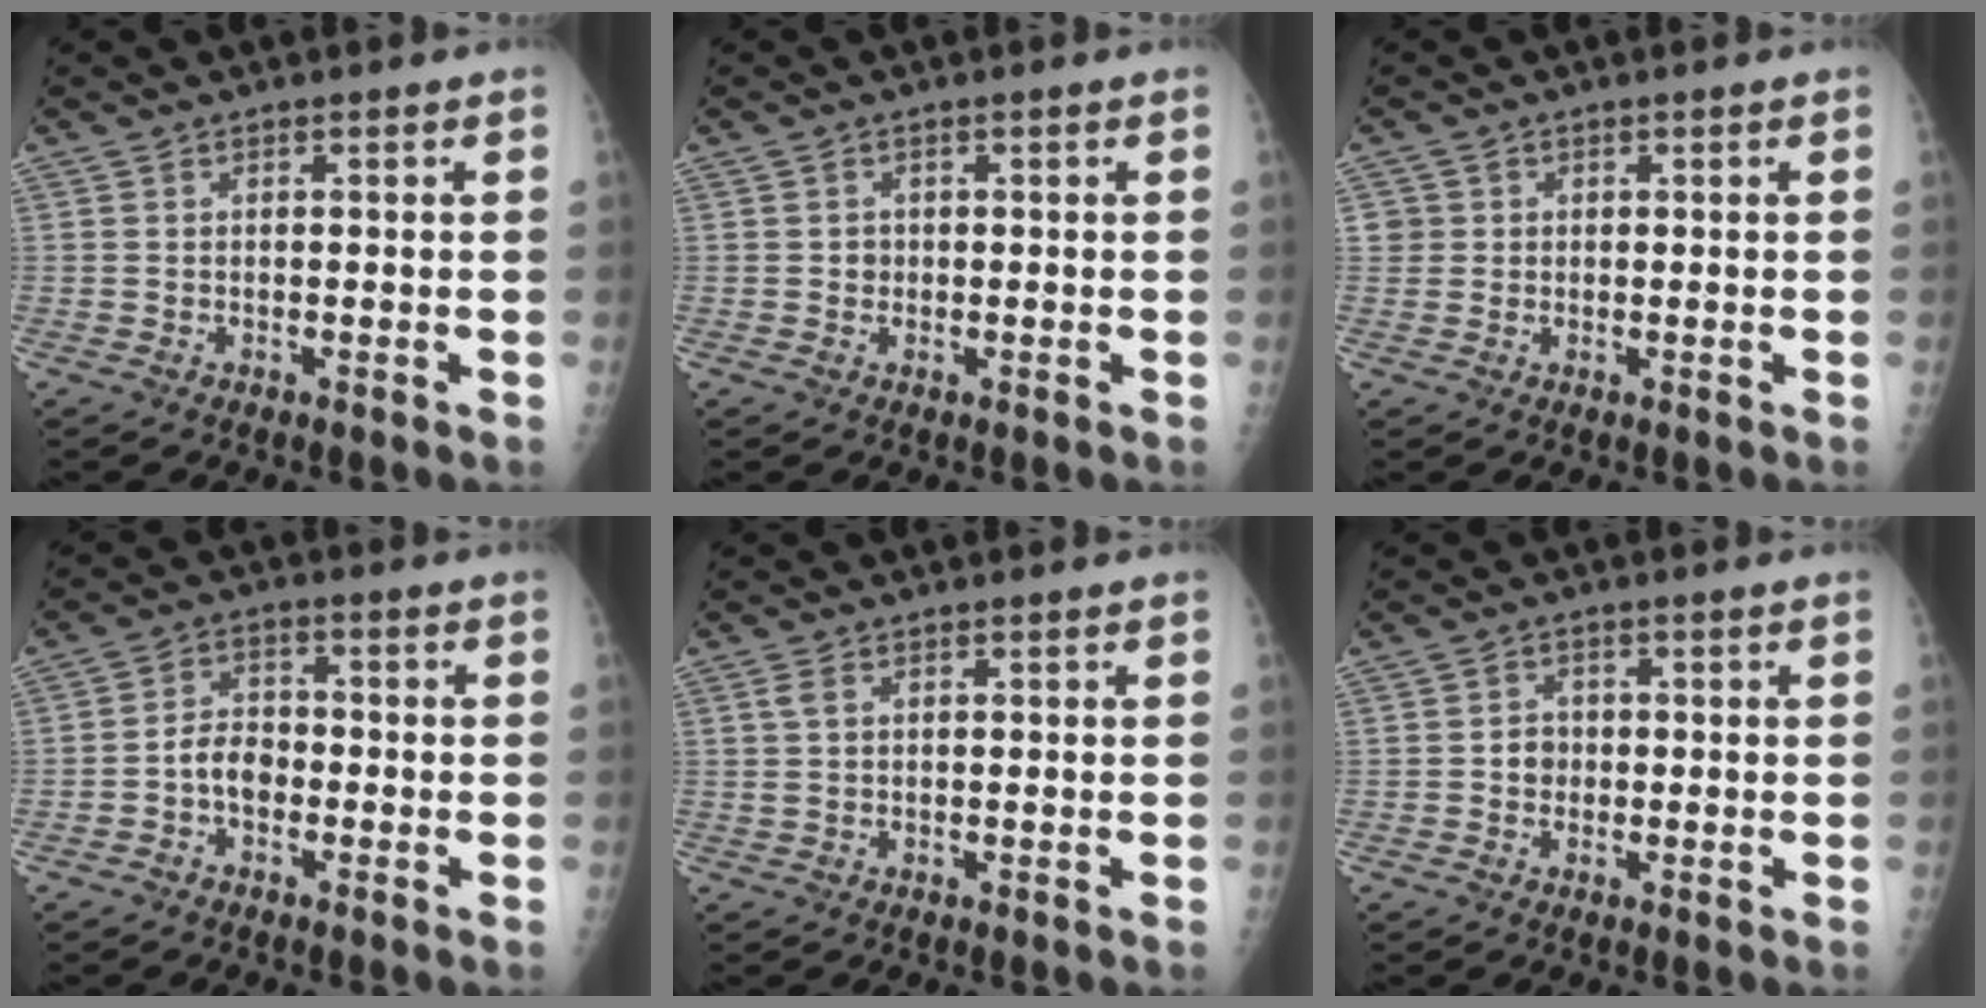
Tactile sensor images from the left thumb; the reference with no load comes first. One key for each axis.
{"total": 1.1, "fx": -0.1, "fy": 1.1, "fz": 0.3, "tx": 0.002, "ty": 0.004, "tz": -0.001}
{"total": 2.1, "fx": 0.3, "fy": 2.1, "fz": 0.0, "tx": 0.020, "ty": 0.005, "tz": 0.002}
{"total": 4.7, "fx": -1.8, "fy": 3.3, "fz": 2.8, "tx": -0.033, "ty": 0.023, "tz": -0.040}
{"total": 1.6, "fx": 0.6, "fy": 0.9, "fz": 1.2, "tx": -0.028, "ty": 0.004, "tz": 0.013}
{"total": 2.3, "fx": -0.3, "fy": 2.1, "fz": 0.9, "tx": 0.002, "ty": 0.008, "tz": -0.008}